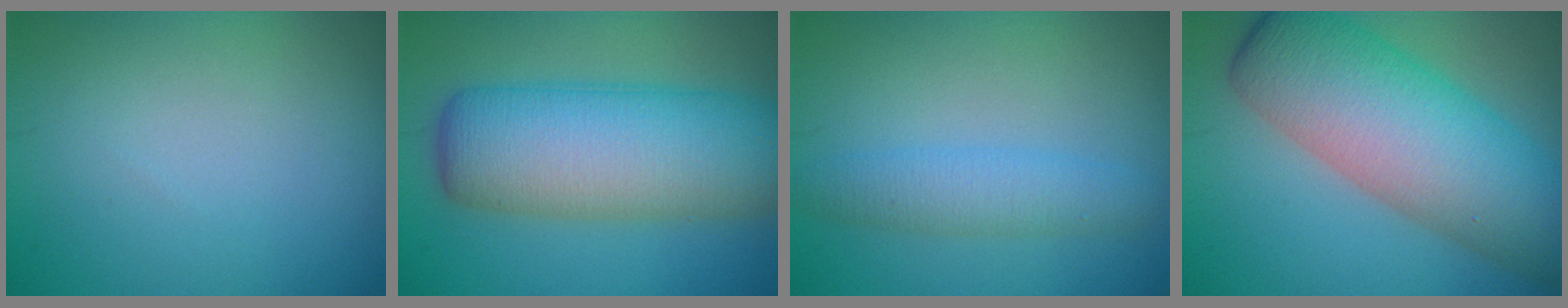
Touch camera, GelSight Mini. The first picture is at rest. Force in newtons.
{"total": 10.8, "press": 10.8, "slide": 0.4}
{"total": 2.9, "press": 2.9, "slide": 0.1}
{"total": 11.1, "press": 11.1, "slide": 0.5}